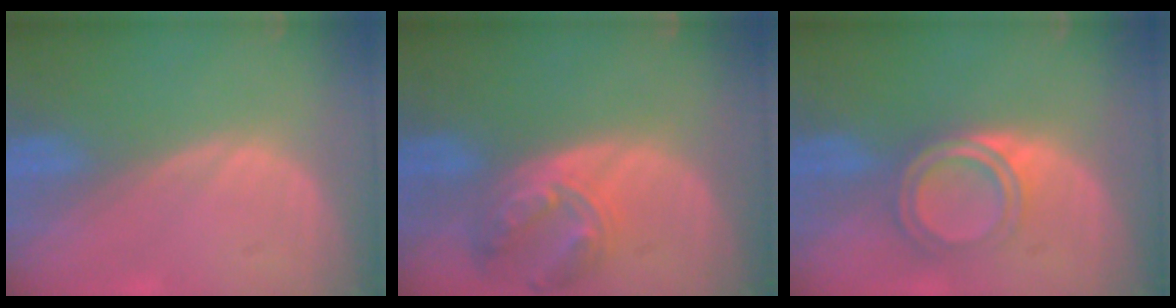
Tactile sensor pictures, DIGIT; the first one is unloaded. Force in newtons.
{"total": 7.6, "press": 6.7, "slide": 3.7}
{"total": 5.3, "press": 4.9, "slide": 1.9}